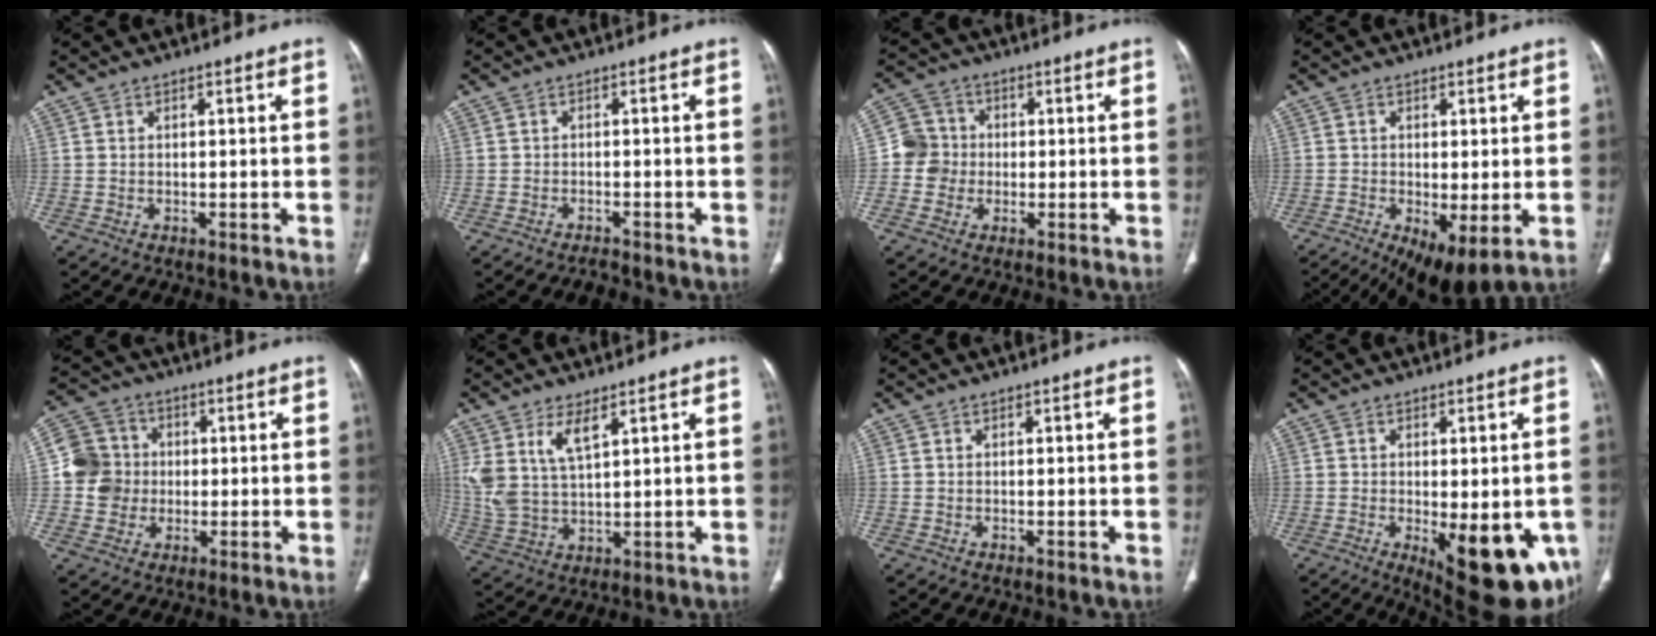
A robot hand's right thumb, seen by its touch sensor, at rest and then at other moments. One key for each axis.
{"total": 1.4, "fx": -1.3, "fy": 0.4, "fz": 0.3, "tx": -0.014, "ty": 0.005, "tz": -0.019}
{"total": 6.1, "fx": -0.6, "fy": 6.0, "fz": 1.0, "tx": 0.008, "ty": 0.014, "tz": -0.021}
{"total": 10.1, "fx": -3.5, "fy": 4.1, "fz": 8.5, "tx": -0.146, "ty": -0.020, "tz": -0.049}
{"total": 8.7, "fx": -0.3, "fy": 8.4, "fz": 2.5, "tx": -0.025, "ty": 0.018, "tz": -0.009}
{"total": 7.8, "fx": 4.1, "fy": 3.2, "fz": 5.8, "tx": -0.125, "ty": -0.021, "tz": 0.095}
{"total": 0.0}
{"total": 17.0, "fx": -5.4, "fy": 6.6, "fz": 14.6, "tx": -0.138, "ty": -0.018, "tz": -0.054}